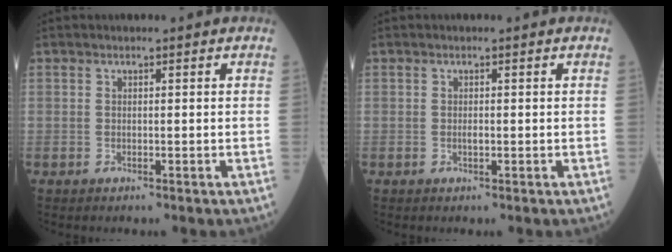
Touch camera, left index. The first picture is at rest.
{"total": 0.7, "force": [-0.1, 0.3, 0.6], "torque": [-0.014, -0.001, -0.001]}